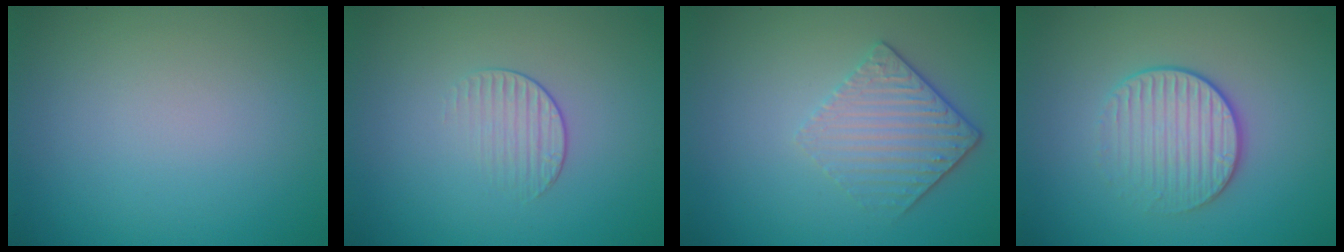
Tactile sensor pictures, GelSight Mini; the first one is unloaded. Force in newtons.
{"total": 1.5, "press": 0.7, "slide": 1.3}
{"total": 3.6, "press": 2.6, "slide": 2.6}
{"total": 3.2, "press": 2.9, "slide": 1.5}